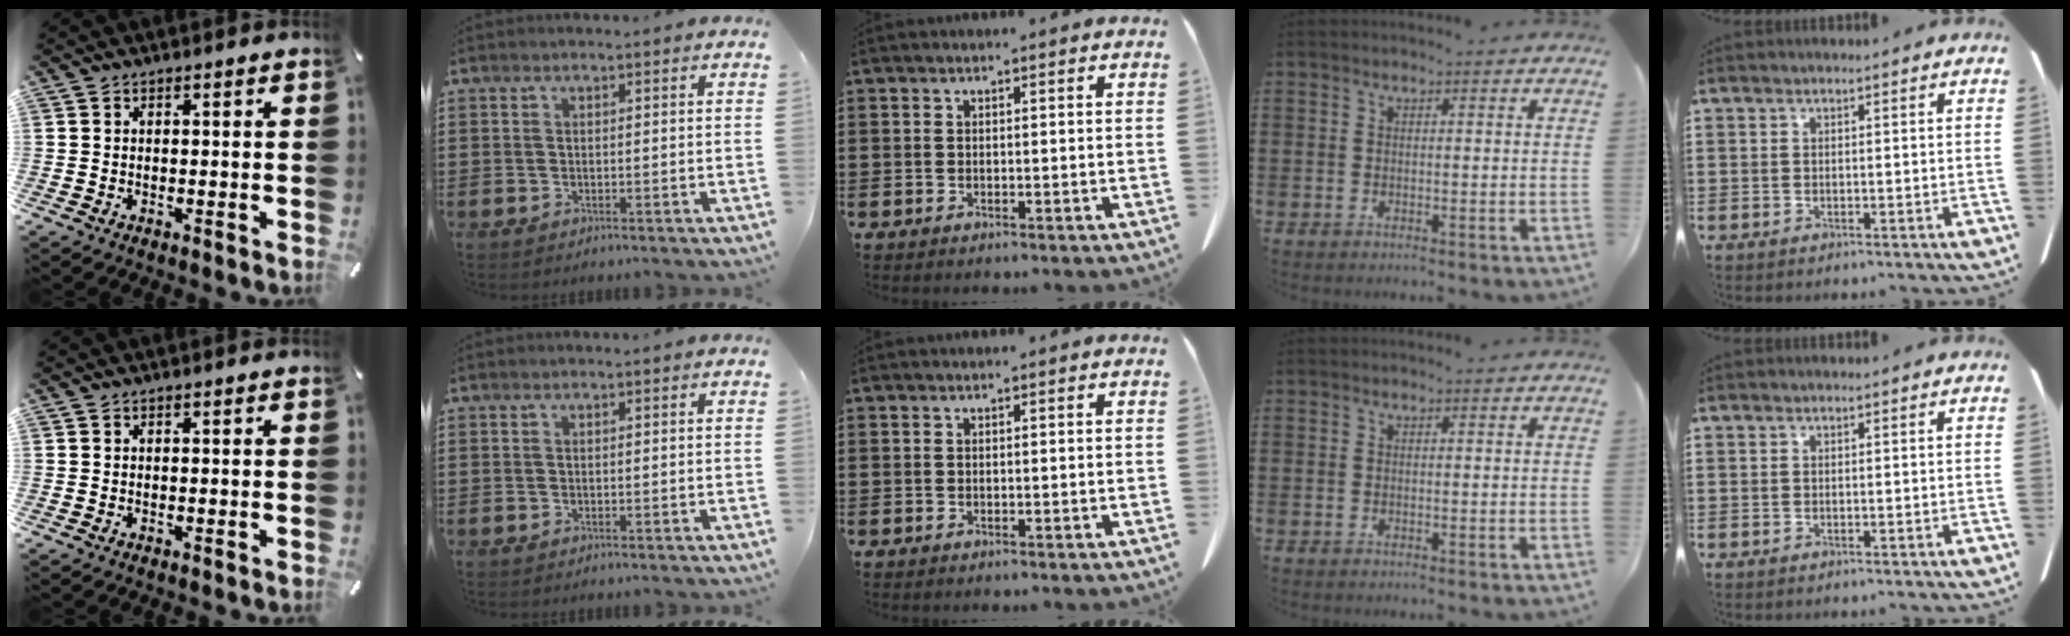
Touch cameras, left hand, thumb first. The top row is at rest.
{}